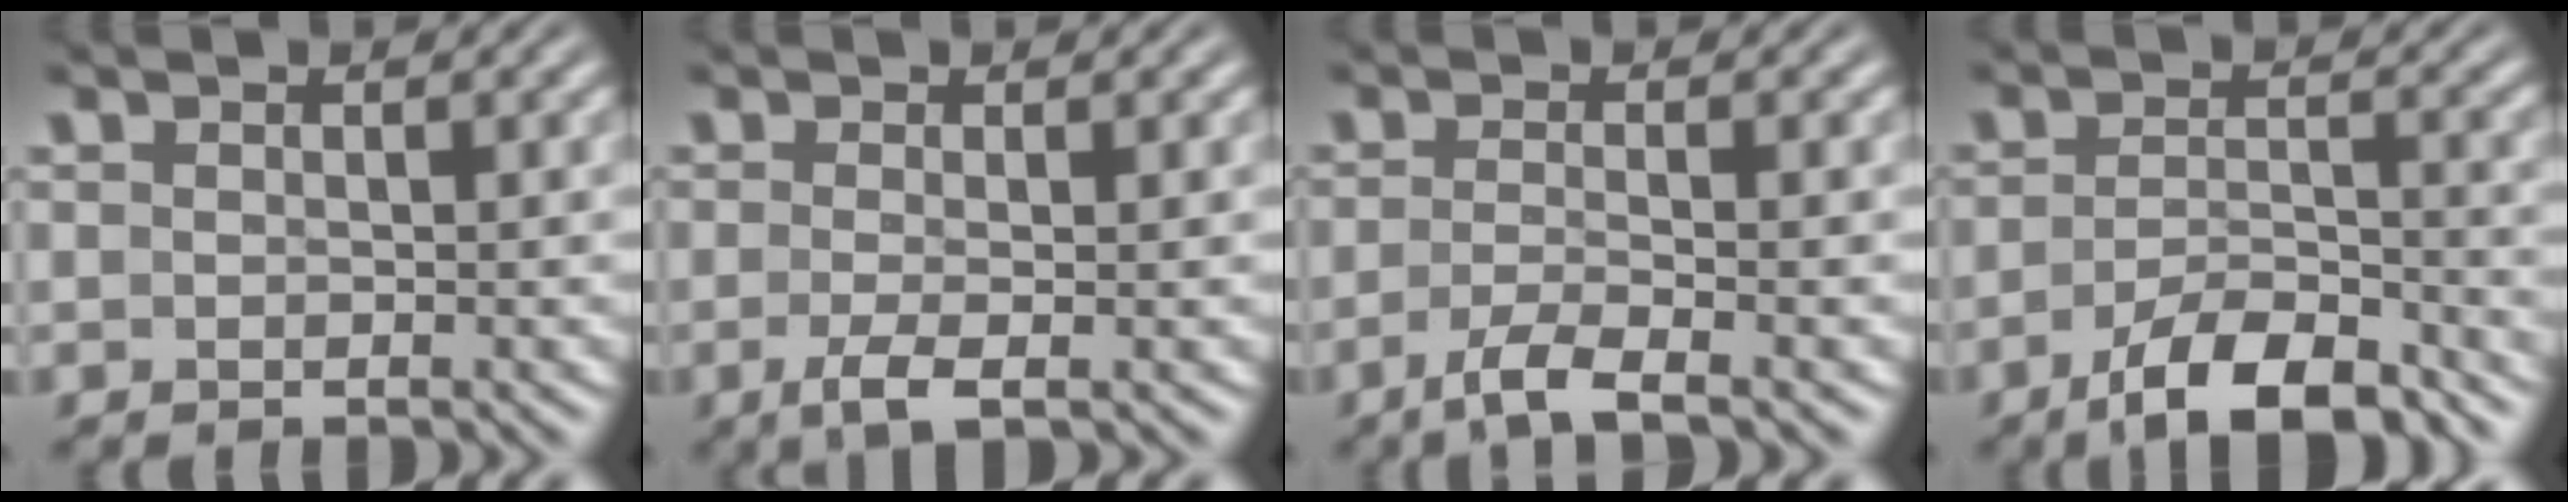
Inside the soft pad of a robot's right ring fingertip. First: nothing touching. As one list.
[{"total": 2.4, "force": [-1.3, 0.2, 2.0], "torque": [-0.049, -0.018, -0.013]}, {"total": 3.4, "force": [-2.4, 0.1, 2.3], "torque": [-0.048, -0.017, -0.032]}, {"total": 6.9, "force": [-5.5, 2.0, 3.7], "torque": [-0.053, -0.018, -0.080]}]